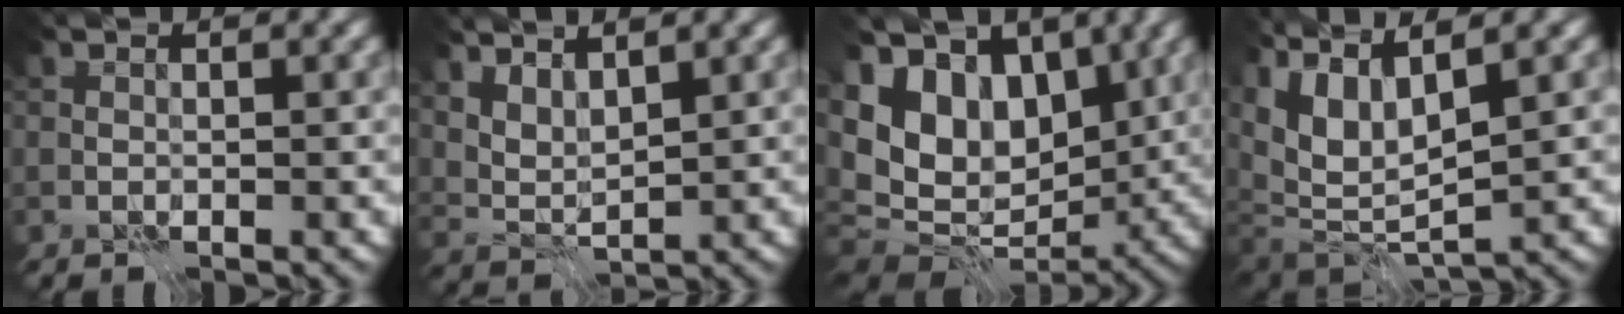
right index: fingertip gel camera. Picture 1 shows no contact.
{"total": 3.4, "force": [2.7, 1.2, 1.7], "torque": [-0.036, -0.002, 0.059]}
{"total": 12.5, "force": [3.6, 7.9, 9.0], "torque": [-0.172, 0.015, 0.057]}
{"total": 8.1, "force": [2.8, 3.5, 6.7], "torque": [-0.147, 0.002, 0.058]}